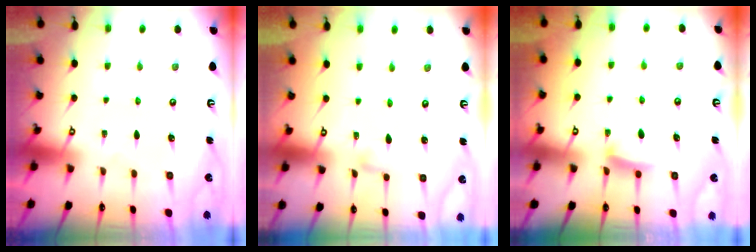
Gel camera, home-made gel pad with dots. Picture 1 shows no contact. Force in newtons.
{"total": 2.1, "press": 2.1, "slide": 0.2}
{"total": 5.5, "press": 5.5, "slide": 0.7}